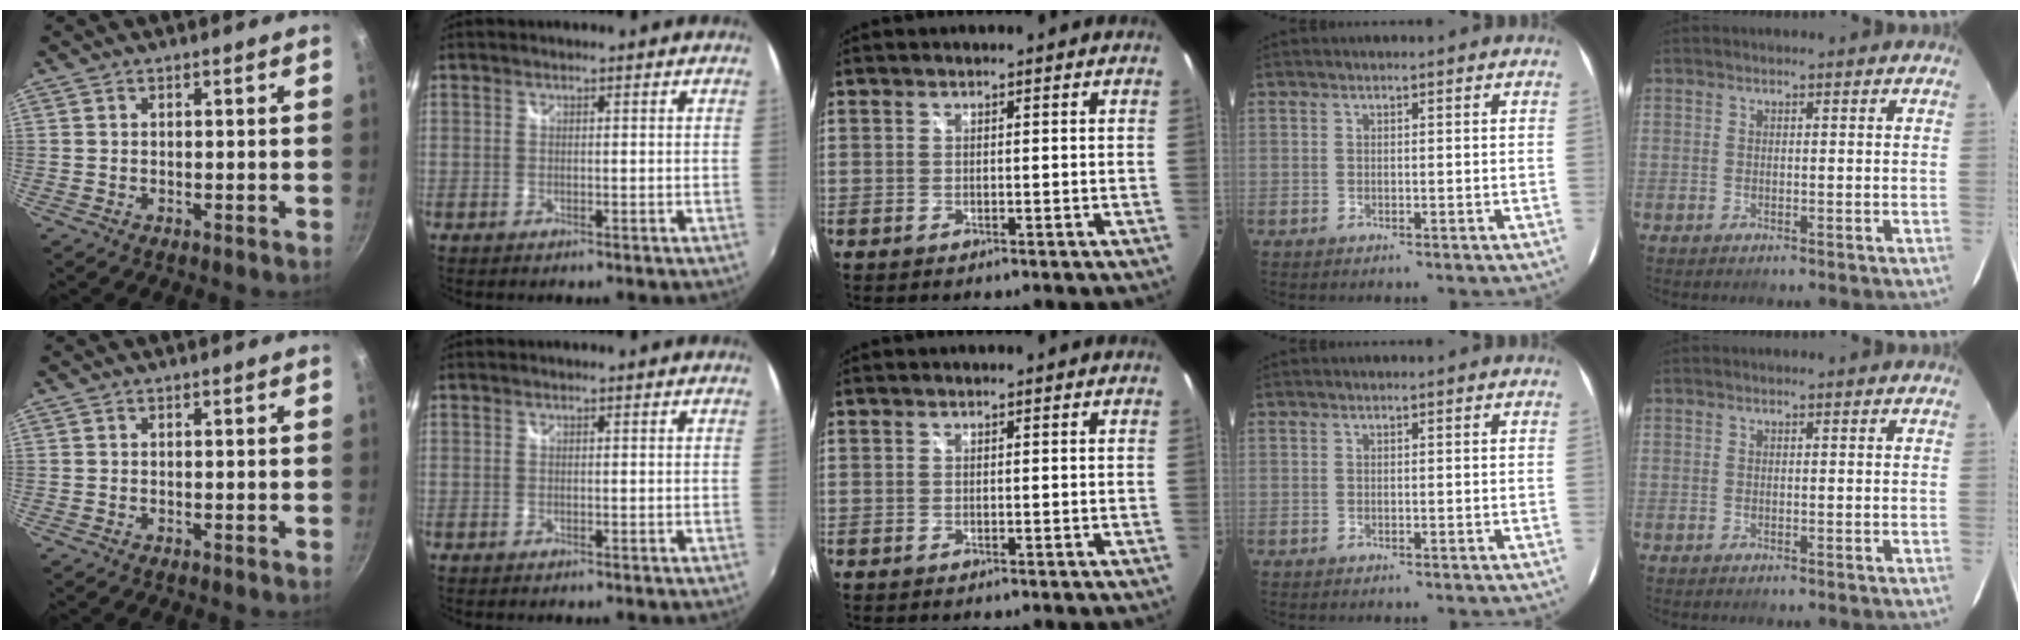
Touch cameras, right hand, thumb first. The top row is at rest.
{}